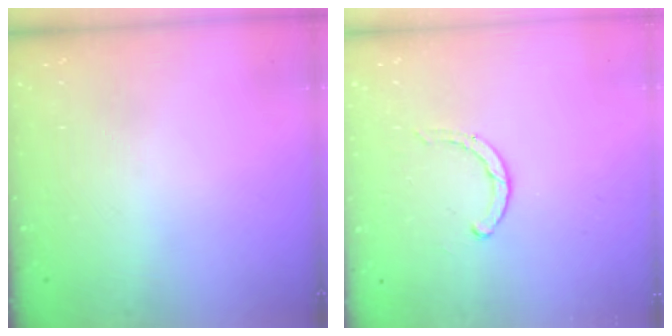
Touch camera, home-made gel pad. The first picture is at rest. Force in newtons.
{"total": 1.9, "press": 1.8, "slide": 0.3}